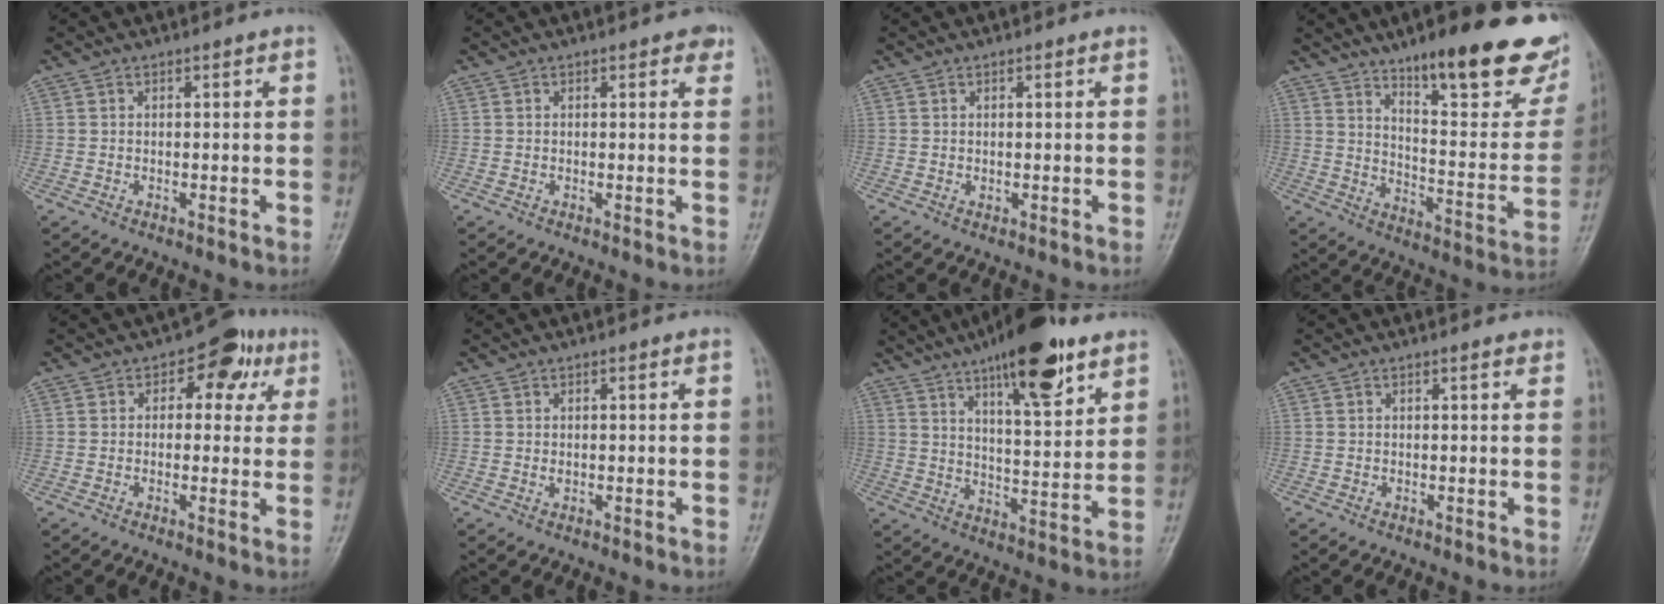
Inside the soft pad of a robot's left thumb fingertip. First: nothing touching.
{"total": 1.6, "force": [1.0, 0.9, 1.0], "torque": [0.001, -0.002, 0.006]}
{"total": 0.8, "force": [0.3, 0.5, 0.6], "torque": [-0.007, -0.001, 0.006]}
{"total": 23.5, "force": [15.0, 6.2, 16.9], "torque": [-0.187, -0.079, 0.213]}
{"total": 7.5, "force": [2.6, 5.1, 4.8], "torque": [-0.009, 0.003, 0.021]}
{"total": 1.0, "force": [0.3, 0.6, 0.7], "torque": [-0.009, -0.002, 0.008]}
{"total": 17.8, "force": [10.9, 5.4, 13.0], "torque": [-0.170, -0.050, 0.173]}
{"total": 1.1, "force": [0.8, 0.2, 0.7], "torque": [-0.008, -0.002, 0.009]}